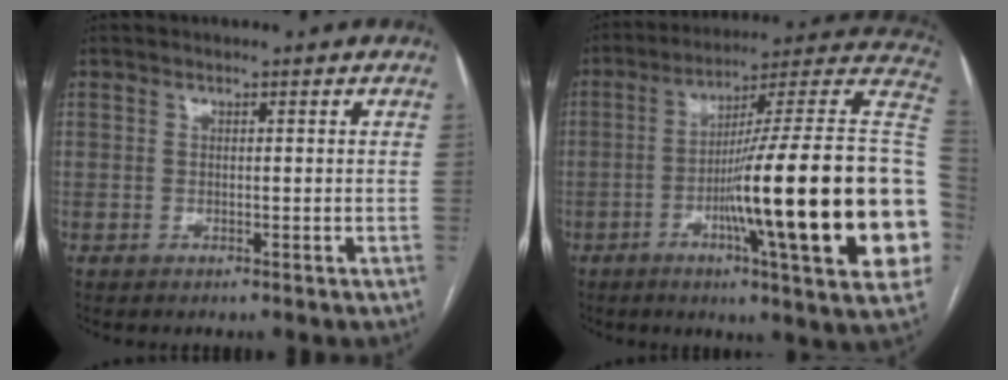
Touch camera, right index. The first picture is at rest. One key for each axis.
{"total": 30.8, "fx": -5.3, "fy": 1.4, "fz": 30.3, "tx": -0.341, "ty": 0.002, "tz": -0.094}